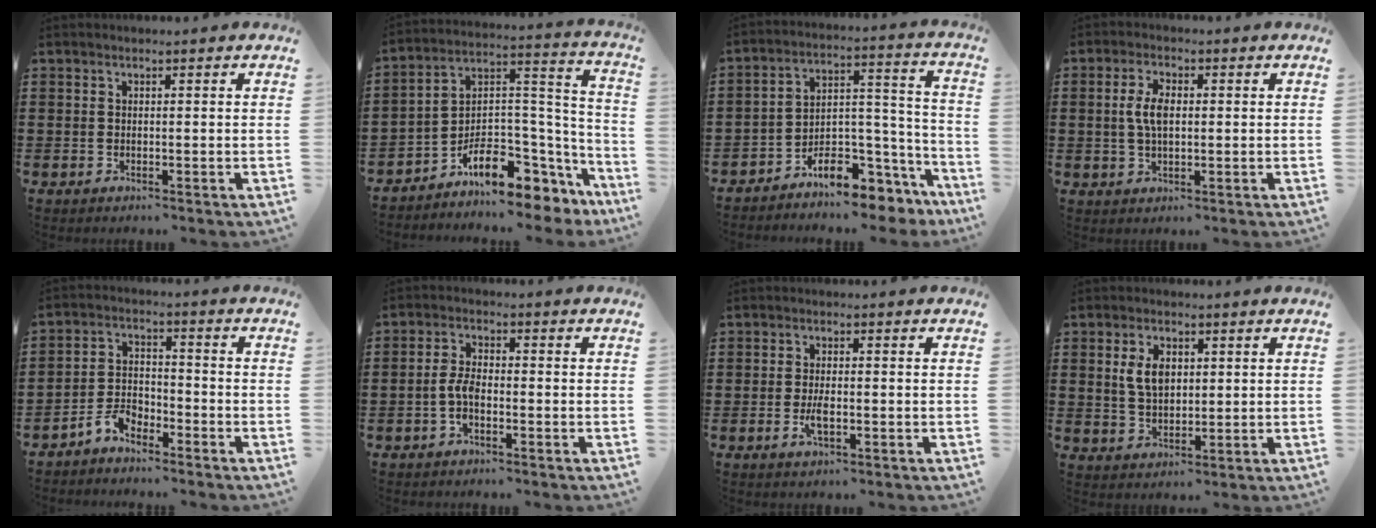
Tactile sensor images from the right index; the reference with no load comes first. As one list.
[{"total": 8.4, "force": [-5.3, 4.5, 4.7], "torque": [-0.078, -0.007, -0.095]}, {"total": 7.1, "force": [-6.2, 3.0, 1.7], "torque": [-0.025, 0.010, -0.114]}, {"total": 4.7, "force": [0.4, 2.1, 4.2], "torque": [-0.092, 0.006, 0.003]}, {"total": 4.4, "force": [-3.7, 1.8, 1.6], "torque": [-0.044, 0.008, -0.075]}, {"total": 3.6, "force": [-1.2, 1.4, 3.0], "torque": [-0.077, -0.005, -0.028]}, {"total": 3.1, "force": [-0.8, 1.0, 2.8], "torque": [-0.057, -0.005, -0.015]}, {"total": 5.1, "force": [1.3, 3.0, 3.9], "torque": [-0.084, 0.005, 0.017]}]